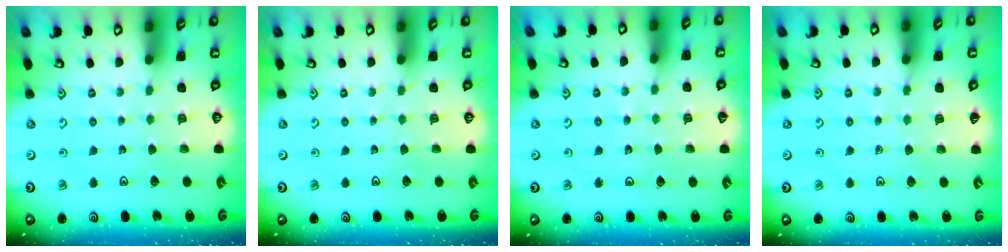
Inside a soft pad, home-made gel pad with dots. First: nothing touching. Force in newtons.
{"total": 0.0}
{"total": 2.6, "press": 2.6, "slide": 0.2}
{"total": 3.6, "press": 3.6, "slide": 0.6}